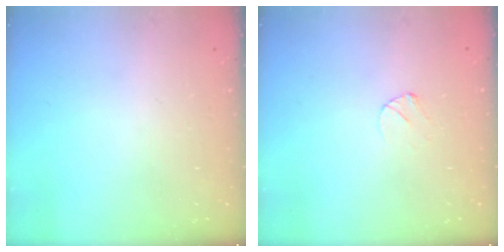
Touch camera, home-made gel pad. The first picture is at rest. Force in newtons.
{"total": 3.0, "press": 3.0, "slide": 0.3}